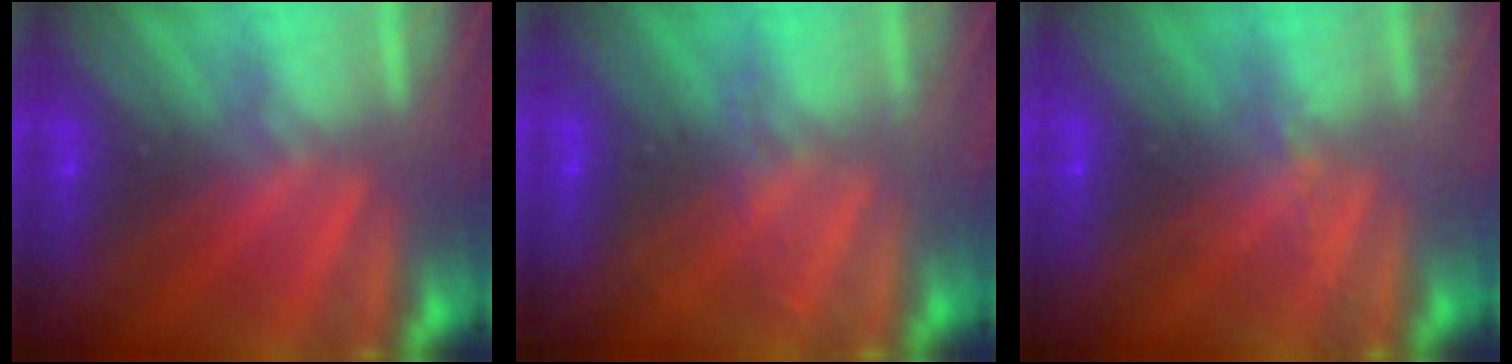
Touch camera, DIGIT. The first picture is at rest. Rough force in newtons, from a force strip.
{"total": 1.9}
{"total": 2.1}